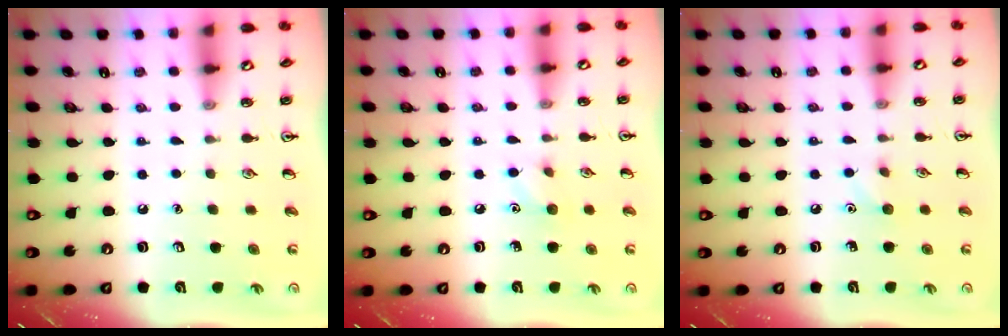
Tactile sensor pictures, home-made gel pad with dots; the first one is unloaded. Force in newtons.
{"total": 5.7, "press": 5.5, "slide": 1.7}
{"total": 5.1, "press": 4.9, "slide": 1.6}